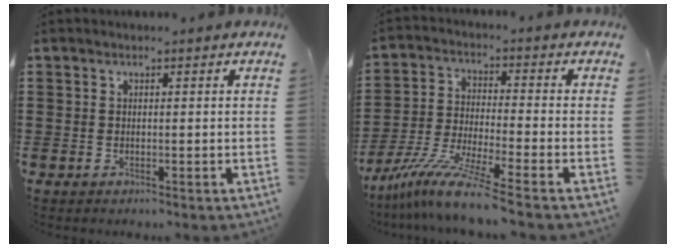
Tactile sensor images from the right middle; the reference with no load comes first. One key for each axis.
{"total": 9.1, "fx": -7.5, "fy": -0.1, "fz": 5.2, "tx": -0.102, "ty": -0.005, "tz": -0.147}